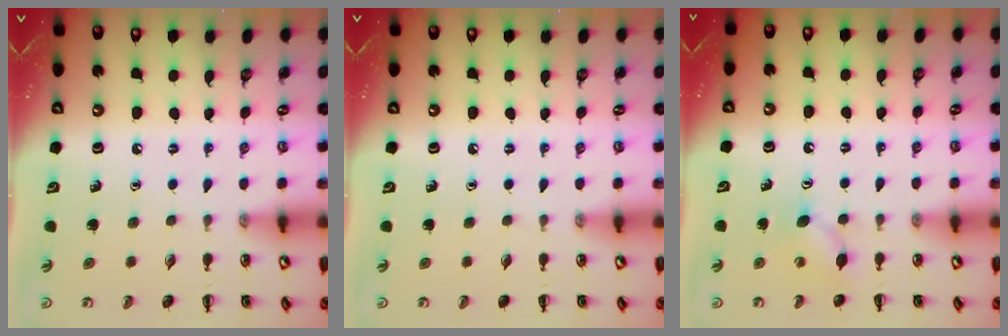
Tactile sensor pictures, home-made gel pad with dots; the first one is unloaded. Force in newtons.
{"total": 0.0}
{"total": 6.7, "press": 6.6, "slide": 1.6}